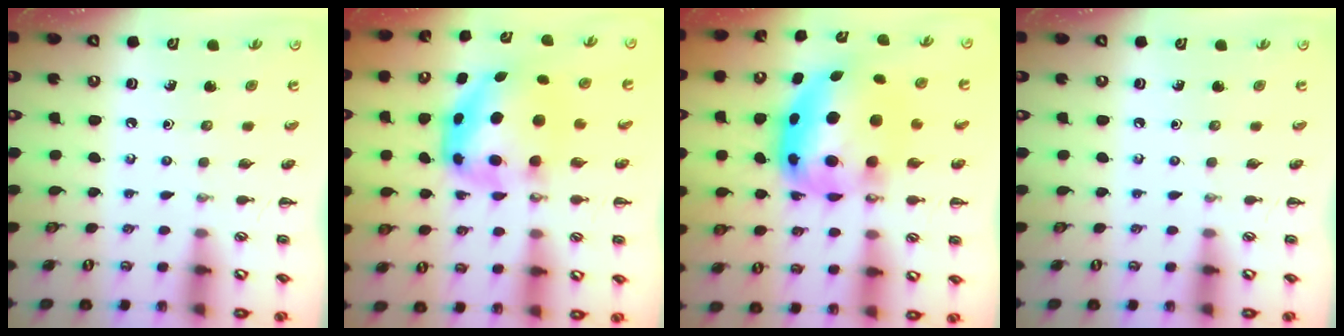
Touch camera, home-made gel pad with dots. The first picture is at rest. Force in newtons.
{"total": 7.0, "press": 6.8, "slide": 1.9}
{"total": 13.0, "press": 12.7, "slide": 3.1}
{"total": 0.0}